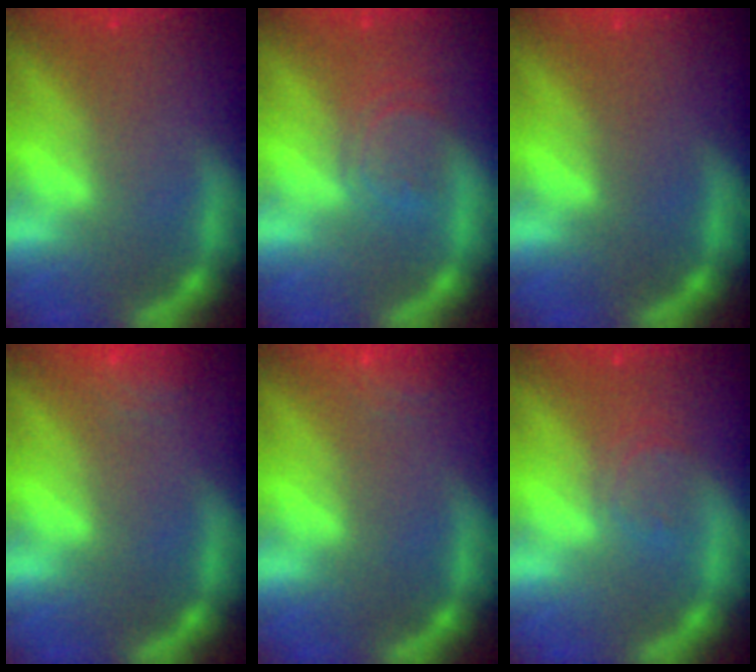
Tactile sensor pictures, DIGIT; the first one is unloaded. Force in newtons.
{"total": 3.5}
{"total": 0.0}
{"total": 3.0}
{"total": 2.5}
{"total": 2.4}